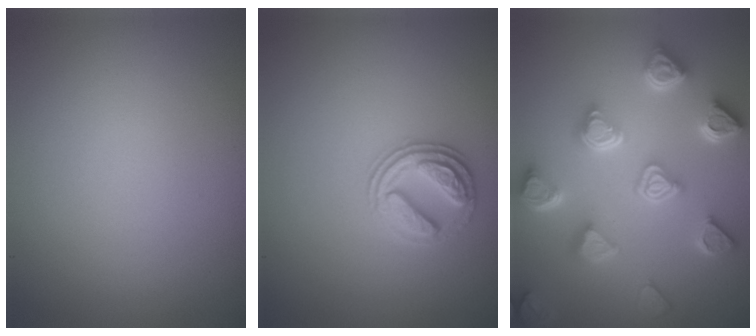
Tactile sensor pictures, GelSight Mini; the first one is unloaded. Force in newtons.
{"total": 2.7, "press": 2.7, "slide": 0.7}
{"total": 6.9, "press": 5.7, "slide": 3.9}